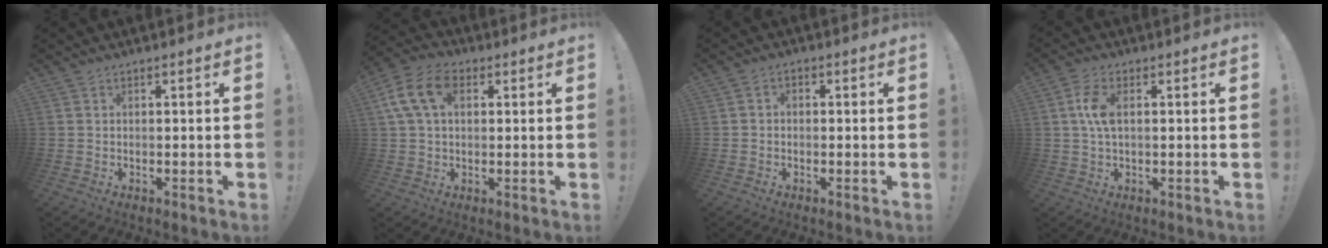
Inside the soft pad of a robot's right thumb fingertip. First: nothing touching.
{"total": 12.5, "force": [3.6, 7.9, 8.9], "torque": [-0.173, 0.003, 0.068]}
{"total": 1.9, "force": [-1.2, 1.2, 0.8], "torque": [-0.013, 0.010, -0.021]}
{"total": 6.6, "force": [0.9, 3.0, 5.8], "torque": [-0.116, 0.001, 0.013]}